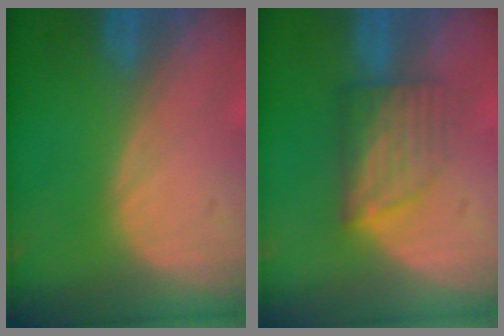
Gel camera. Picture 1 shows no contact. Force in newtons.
{"total": 6.1, "press": 5.5, "slide": 2.6}